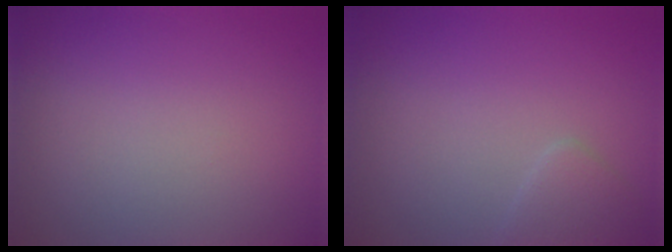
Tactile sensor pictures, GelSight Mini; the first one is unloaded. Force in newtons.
{"total": 1.6, "press": 1.6, "slide": 0.1}